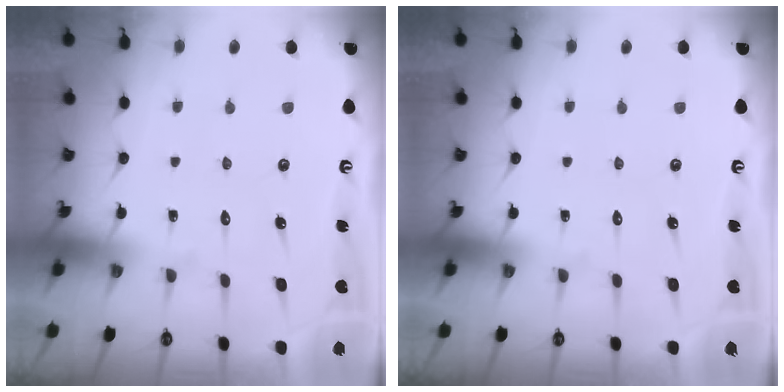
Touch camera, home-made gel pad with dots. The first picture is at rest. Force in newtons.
{"total": 0.0}